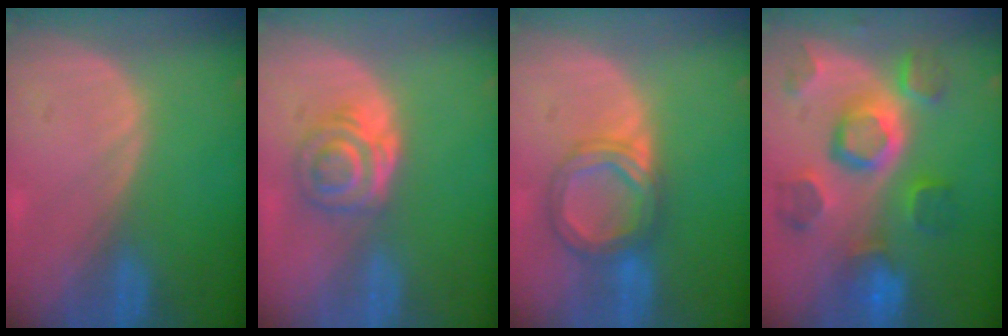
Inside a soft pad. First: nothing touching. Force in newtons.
{"total": 5.9, "press": 5.1, "slide": 2.9}
{"total": 6.2, "press": 6.2, "slide": 0.4}
{"total": 11.4, "press": 10.0, "slide": 5.5}